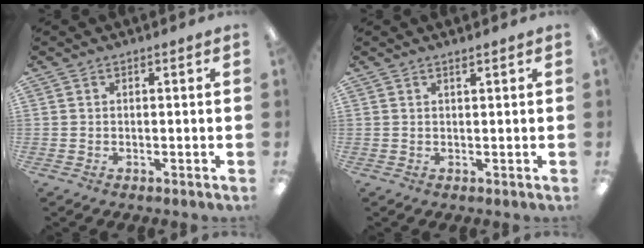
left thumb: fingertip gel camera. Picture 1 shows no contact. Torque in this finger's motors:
{"motor_torque": [-0.24, 0.02, -0.27, 0.09, 0.08]}